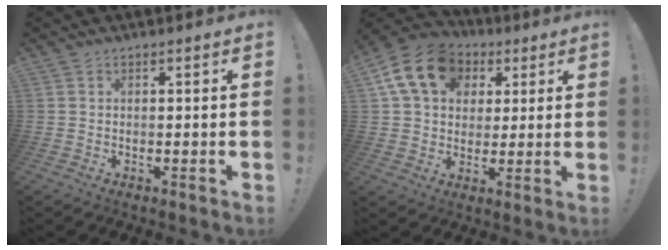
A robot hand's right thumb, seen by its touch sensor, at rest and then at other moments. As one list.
[{"total": 17.0, "force": [6.3, 12.7, 9.4], "torque": [-0.155, -0.016, 0.120]}]